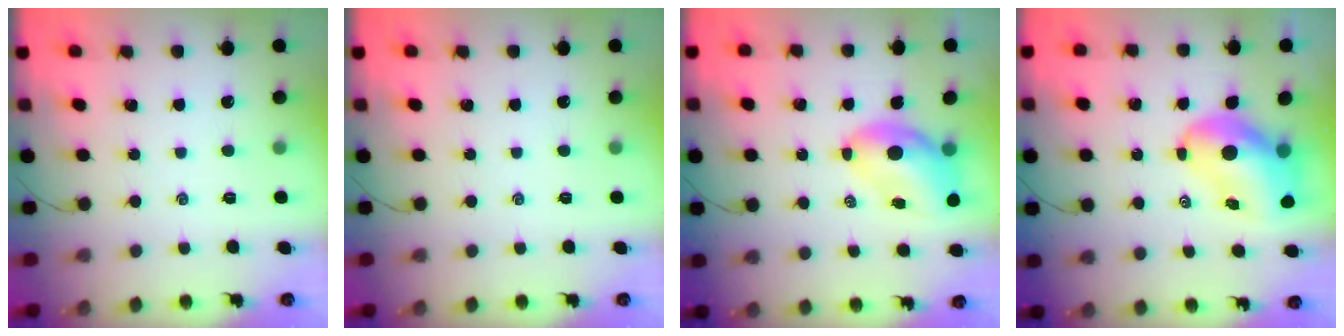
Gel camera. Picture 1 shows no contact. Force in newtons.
{"total": 0.0}
{"total": 7.2, "press": 6.9, "slide": 2.1}
{"total": 10.8, "press": 10.3, "slide": 3.1}